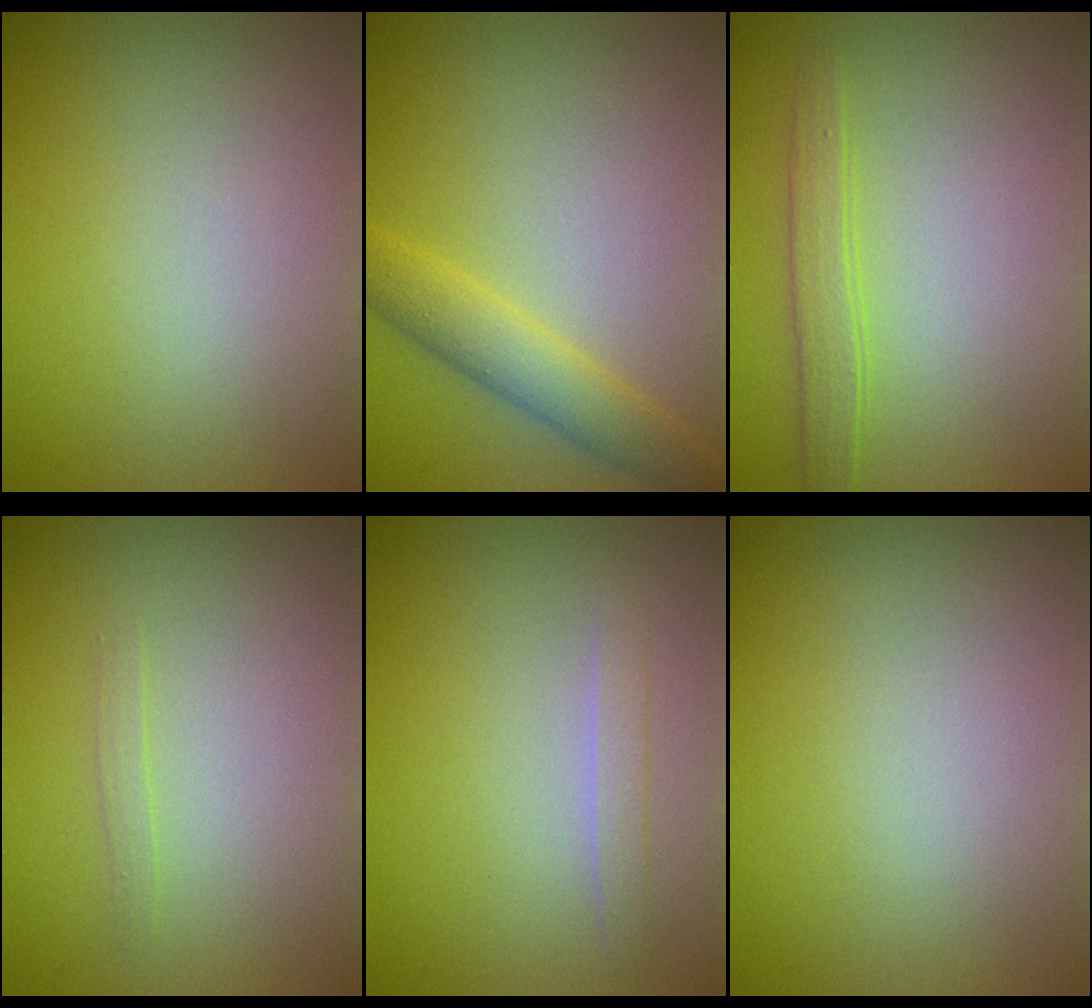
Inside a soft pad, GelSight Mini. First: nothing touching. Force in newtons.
{"total": 3.6, "press": 3.6, "slide": 0.2}
{"total": 1.9, "press": 1.9, "slide": 0.1}
{"total": 0.6, "press": 0.6, "slide": 0.0}
{"total": 1.1, "press": 1.1, "slide": 0.1}
{"total": 0.0}